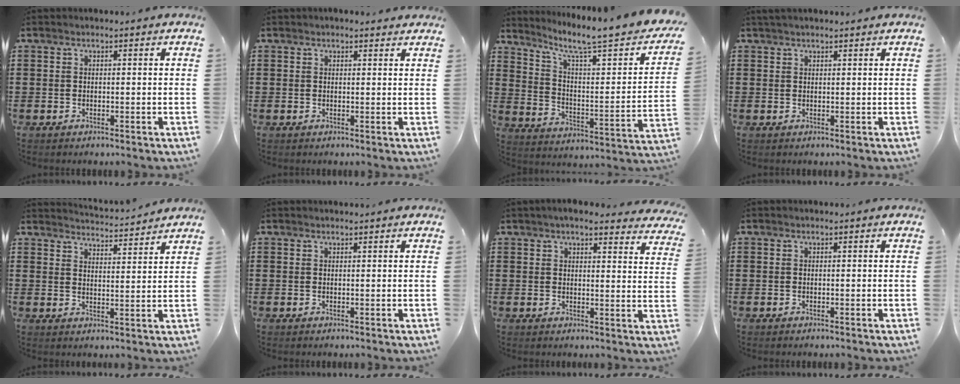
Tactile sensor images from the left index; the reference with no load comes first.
{"total": 1.2, "force": [1.1, 0.4, 0.1], "torque": [-0.004, 0.001, 0.023]}
{"total": 7.1, "force": [5.6, 0.5, 4.3], "torque": [-0.095, -0.053, 0.083]}
{"total": 1.0, "force": [0.8, 0.2, 0.5], "torque": [-0.010, 0.000, 0.016]}
{"total": 3.5, "force": [3.4, -0.9, 0.0], "torque": [-0.015, -0.028, 0.059]}
{"total": 0.5, "force": [0.5, 0.0, 0.3], "torque": [-0.006, -0.001, 0.010]}
{"total": 4.4, "force": [4.0, 0.2, 1.7], "torque": [-0.047, -0.012, 0.073]}
{"total": 0.0}